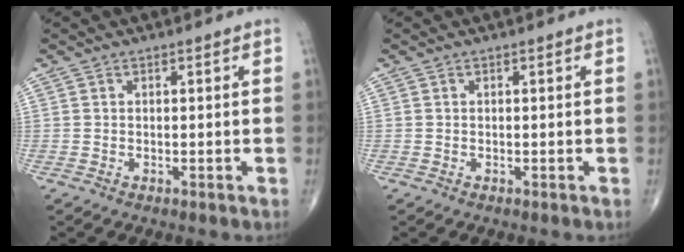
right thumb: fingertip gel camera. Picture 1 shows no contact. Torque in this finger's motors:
{"motor_torque": [-0.04, -0.04, 0.00, 0.00, 0.00]}